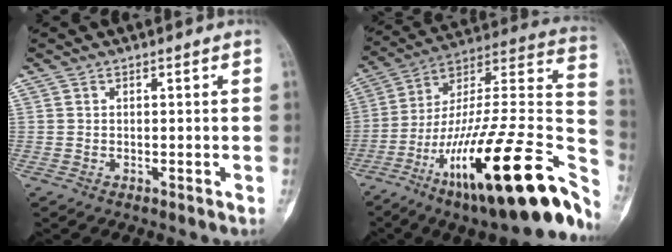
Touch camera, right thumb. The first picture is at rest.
{"total": 37.0, "force": [-17.5, 10.0, 31.1], "torque": [-0.411, 0.072, -0.274]}